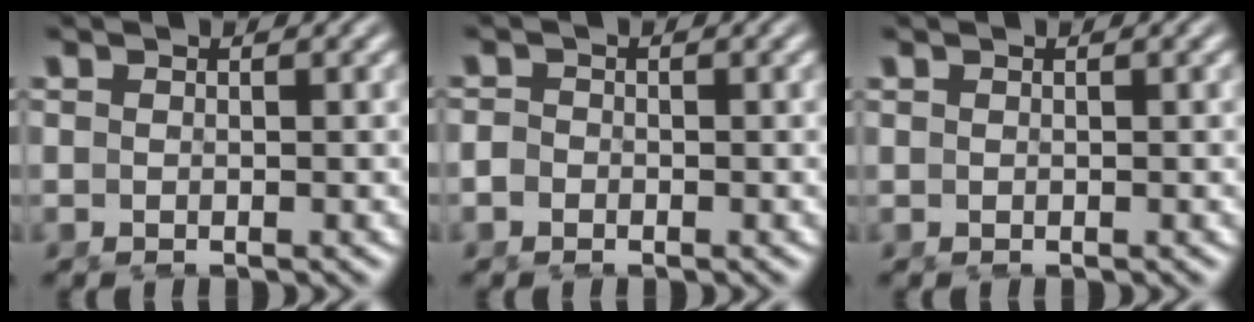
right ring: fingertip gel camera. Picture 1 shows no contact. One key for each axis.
{"total": 0.9, "fx": -0.6, "fy": 0.6, "fz": 0.1, "tx": -0.008, "ty": -0.008, "tz": -0.012}
{"total": 0.0}